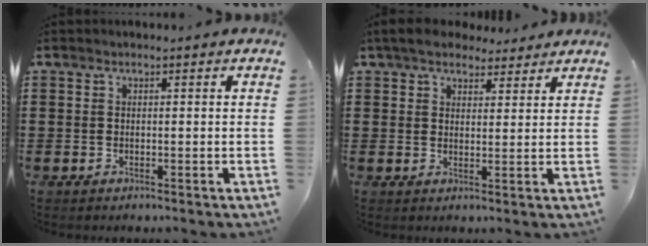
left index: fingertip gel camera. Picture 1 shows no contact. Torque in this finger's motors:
{"motor_torque": [1.06, -1.08, 0.19, 0.03]}